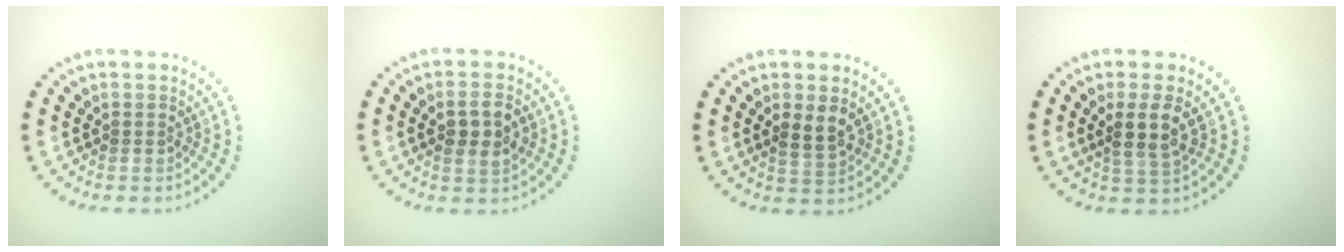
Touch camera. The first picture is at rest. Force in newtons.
{"total": 2.8, "press": 2.7, "slide": 0.3}
{"total": 2.1, "press": 2.0, "slide": 0.5}
{"total": 2.7, "press": 2.5, "slide": 1.2}